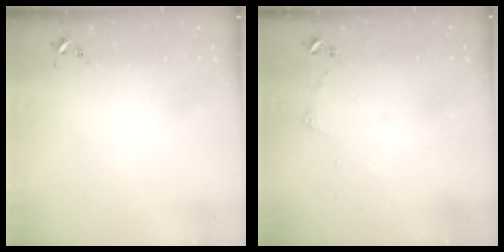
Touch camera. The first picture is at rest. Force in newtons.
{"total": 3.9, "press": 3.9, "slide": 0.4}